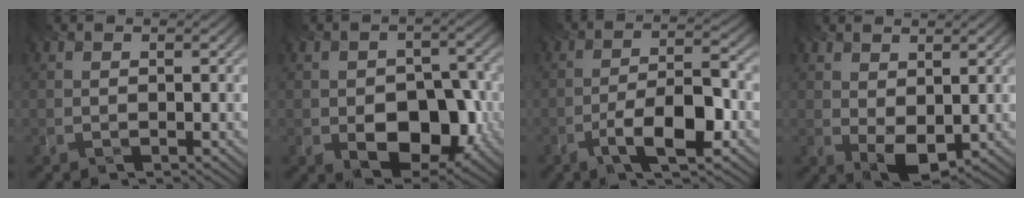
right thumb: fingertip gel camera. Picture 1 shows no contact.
{"total": 10.1, "force": [-3.6, 6.1, 7.2], "torque": [-0.118, -0.018, -0.055]}
{"total": 8.4, "force": [-4.6, 2.4, 6.6], "torque": [-0.105, 0.007, -0.087]}
{"total": 4.7, "force": [0.4, 2.8, 3.7], "torque": [-0.075, -0.001, 0.014]}